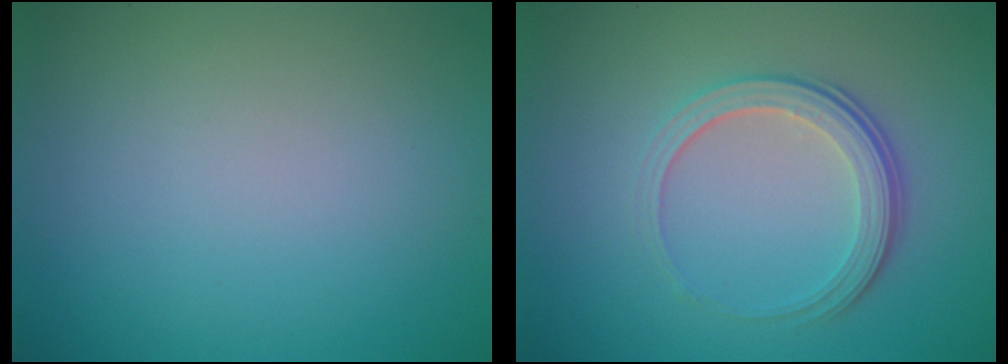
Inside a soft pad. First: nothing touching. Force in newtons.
{"total": 3.8, "press": 2.6, "slide": 2.8}